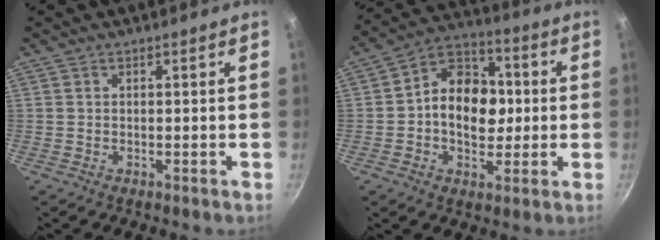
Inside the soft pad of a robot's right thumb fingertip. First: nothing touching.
{"total": 14.0, "force": [0.0, 10.3, 9.4], "torque": [-0.103, 0.024, -0.019]}